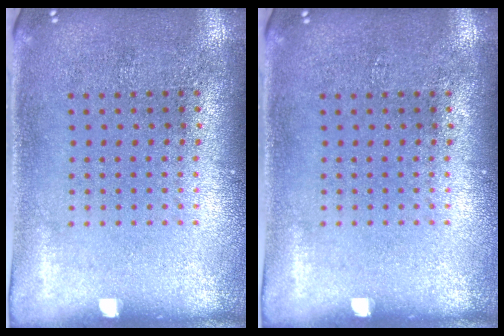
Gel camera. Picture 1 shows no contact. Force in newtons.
{"total": 0.0}